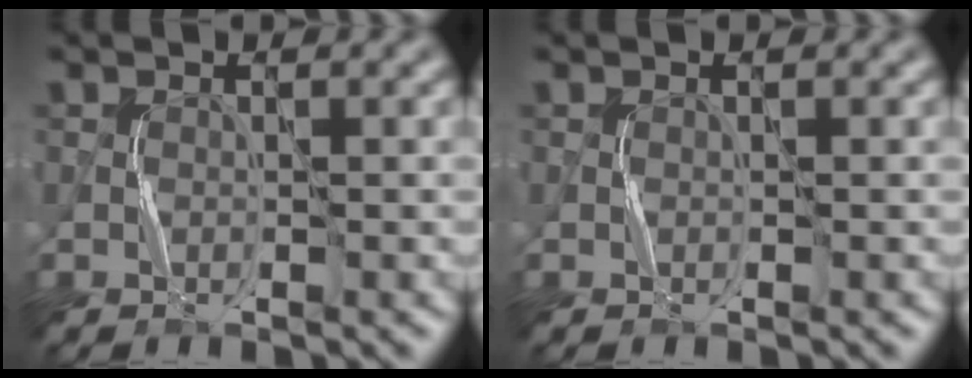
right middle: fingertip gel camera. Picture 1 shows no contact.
{"total": 0.0}